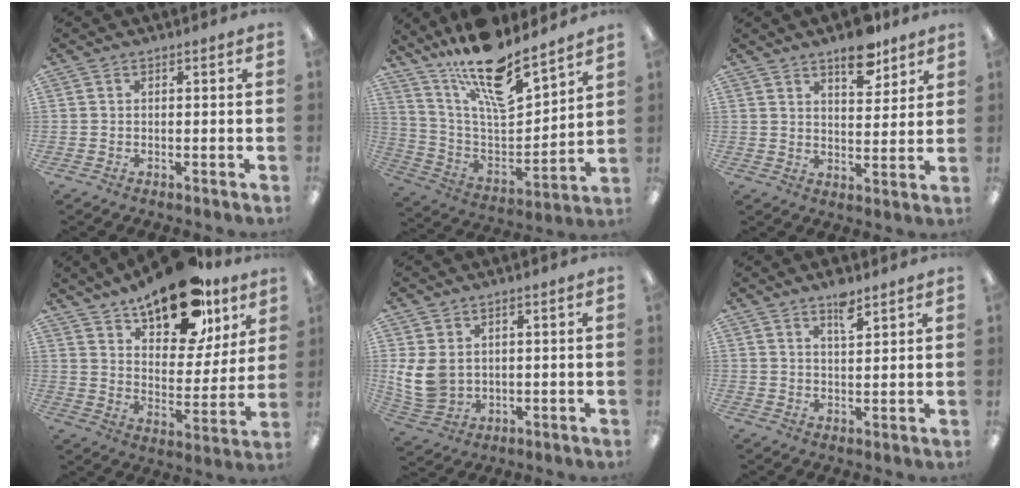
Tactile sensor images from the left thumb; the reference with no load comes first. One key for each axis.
{"total": 18.0, "fx": 14.3, "fy": 5.0, "fz": 9.8, "tx": -0.181, "ty": -0.103, "tz": 0.248}
{"total": 8.8, "fx": 6.6, "fy": 3.6, "fz": 4.6, "tx": -0.051, "ty": -0.041, "tz": 0.109}
{"total": 21.7, "fx": 15.8, "fy": 9.3, "fz": 11.7, "tx": -0.177, "ty": -0.090, "tz": 0.267}
{"total": 8.5, "fx": 1.6, "fy": 6.6, "fz": 5.0, "tx": -0.120, "ty": -0.001, "tz": 0.034}
{"total": 5.1, "fx": 3.7, "fy": 1.6, "fz": 3.1, "tx": -0.044, "ty": -0.017, "tz": 0.062}